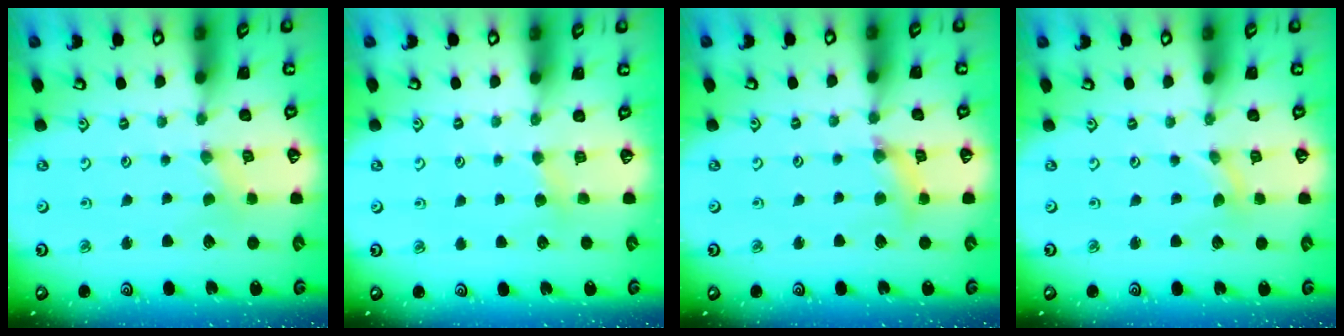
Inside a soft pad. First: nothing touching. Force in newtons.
{"total": 2.9, "press": 2.9, "slide": 0.4}
{"total": 5.2, "press": 5.1, "slide": 0.6}
{"total": 0.0}